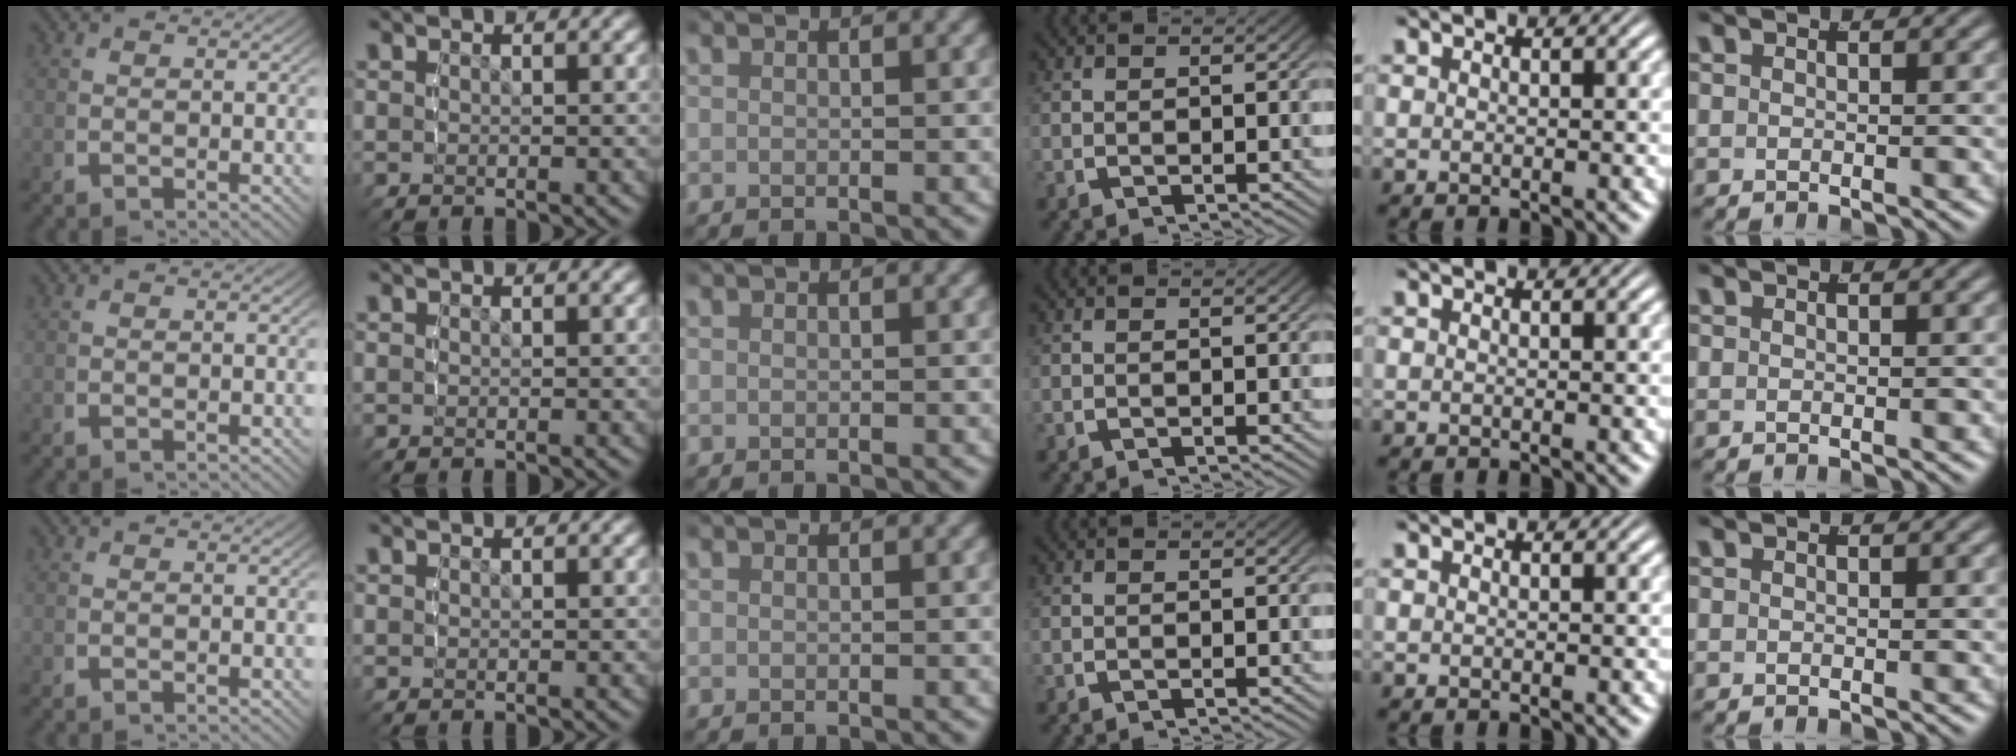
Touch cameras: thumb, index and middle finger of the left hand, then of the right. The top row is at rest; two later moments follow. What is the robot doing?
{"motion": "lift_and_place", "object": "bottle"}